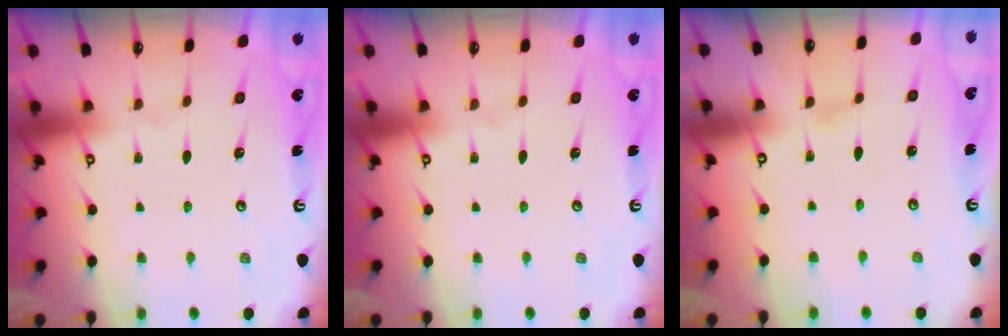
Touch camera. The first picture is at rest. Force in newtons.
{"total": 0.0}
{"total": 1.9, "press": 1.9, "slide": 0.2}